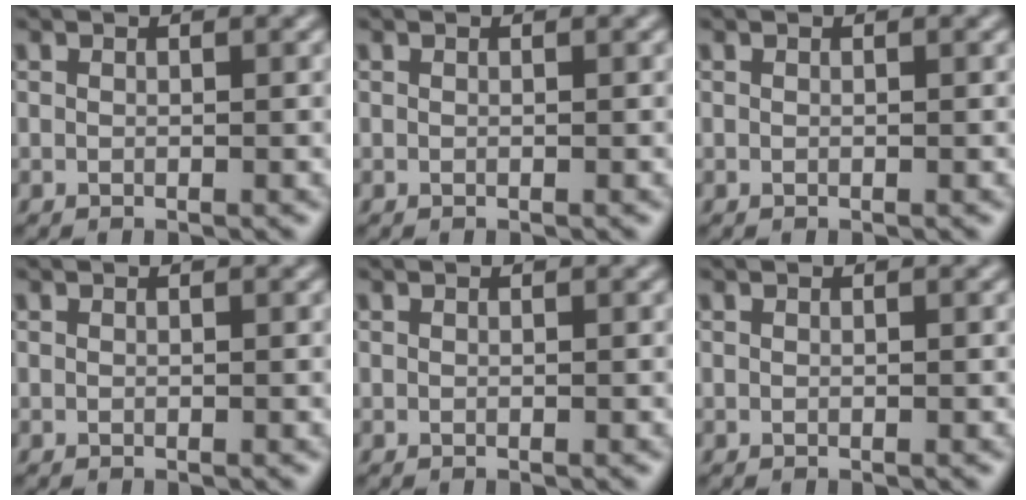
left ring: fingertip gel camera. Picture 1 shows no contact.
{"total": 0.0}
{"total": 0.0}
{"total": 0.0}
{"total": 0.0}
{"total": 0.0}